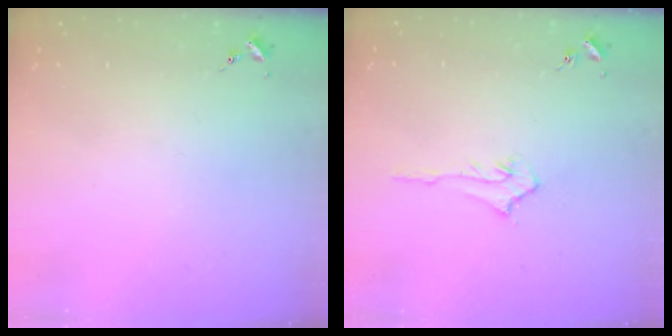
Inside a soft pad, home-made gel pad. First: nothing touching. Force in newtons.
{"total": 4.1, "press": 4.0, "slide": 0.6}